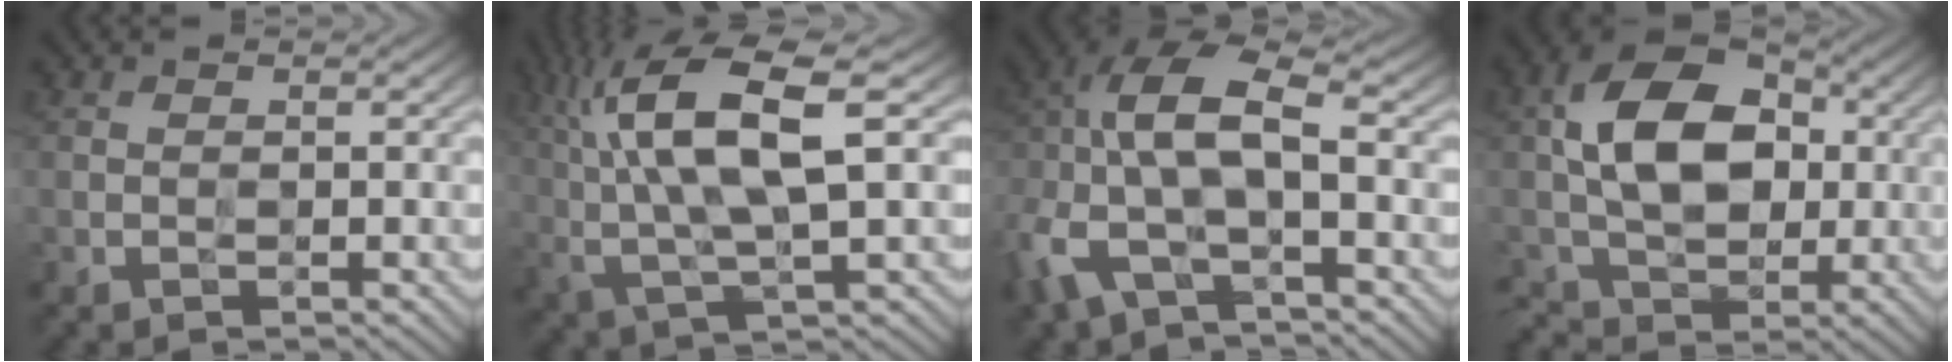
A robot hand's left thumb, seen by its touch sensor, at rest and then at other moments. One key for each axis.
{"total": 13.3, "fx": 3.6, "fy": 4.0, "fz": 12.2, "tx": -0.261, "ty": 0.014, "tz": 0.071}
{"total": 11.5, "fx": -2.5, "fy": 5.7, "fz": 9.7, "tx": -0.239, "ty": 0.004, "tz": -0.060}
{"total": 11.4, "fx": 0.5, "fy": 7.8, "fz": 8.3, "tx": -0.168, "ty": 0.015, "tz": -0.003}